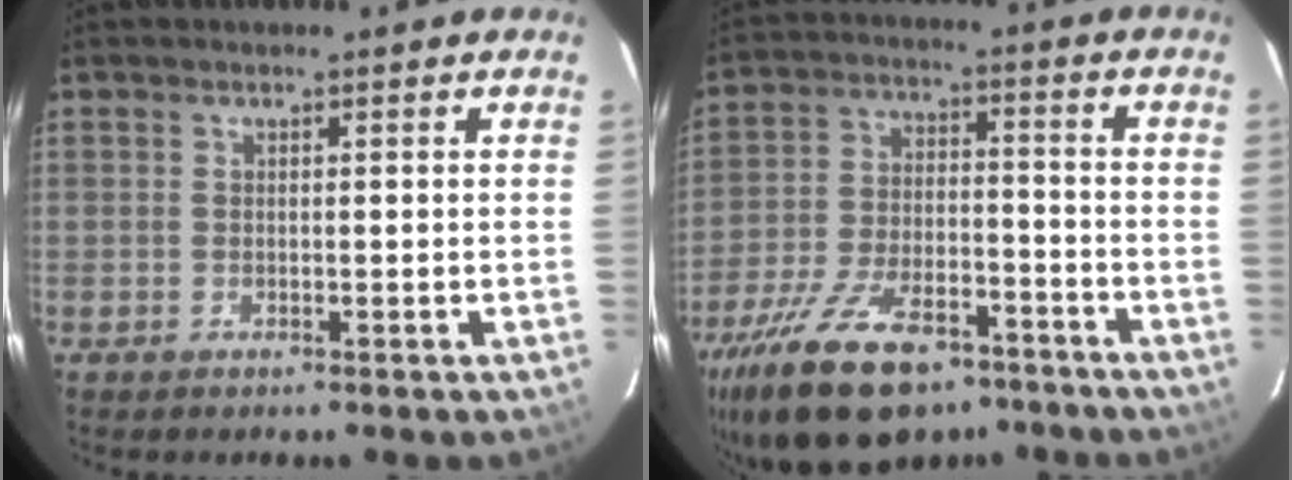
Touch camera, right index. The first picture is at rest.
{"total": 21.0, "force": [-14.5, 9.5, 11.9], "torque": [-0.247, -0.024, -0.236]}